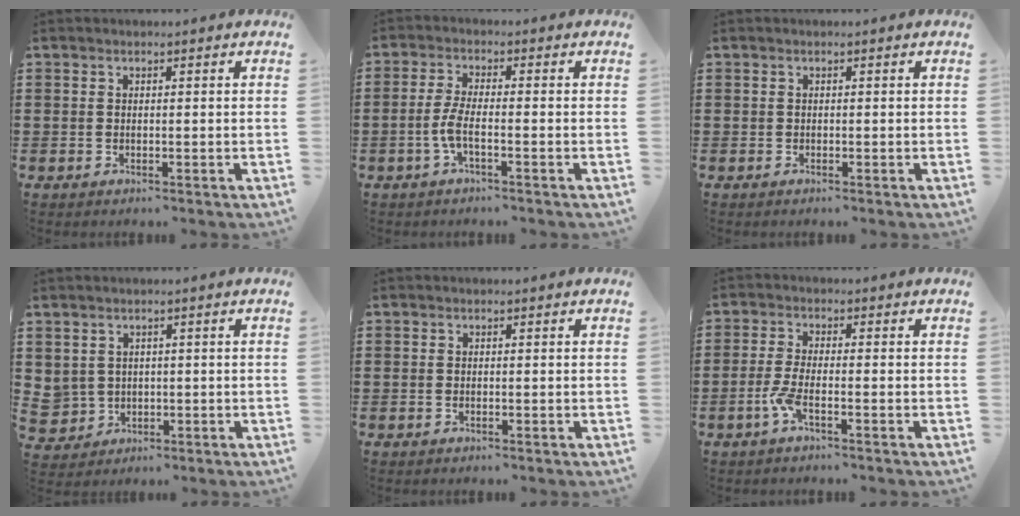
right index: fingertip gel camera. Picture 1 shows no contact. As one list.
[{"total": 4.0, "force": [-1.6, 0.8, 3.6], "torque": [-0.092, -0.008, -0.037]}, {"total": 0.0}, {"total": 2.7, "force": [0.9, 2.6, 0.3], "torque": [-0.025, 0.007, 0.015]}, {"total": 0.0}, {"total": 3.7, "force": [-2.0, 0.4, 3.1], "torque": [-0.081, -0.011, -0.044]}]